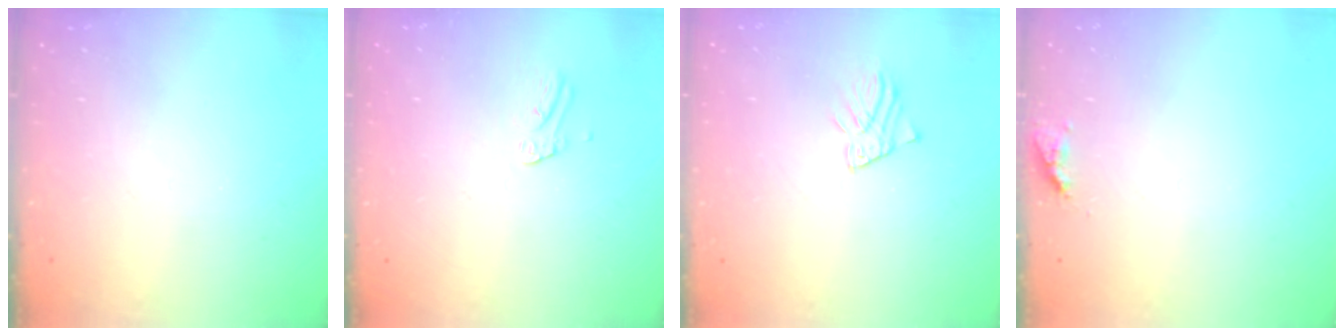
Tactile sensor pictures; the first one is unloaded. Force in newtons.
{"total": 3.0, "press": 3.0, "slide": 0.1}
{"total": 2.4, "press": 2.4, "slide": 0.2}
{"total": 7.6, "press": 7.5, "slide": 0.6}